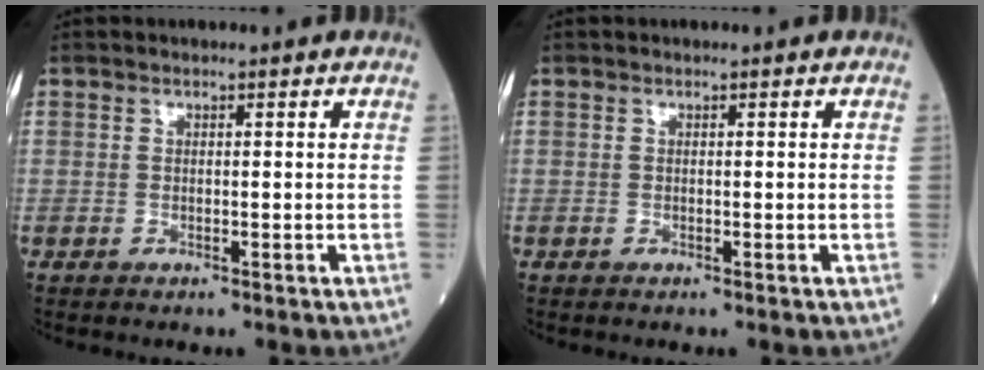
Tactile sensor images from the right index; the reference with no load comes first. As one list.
[{"total": 0.0}]